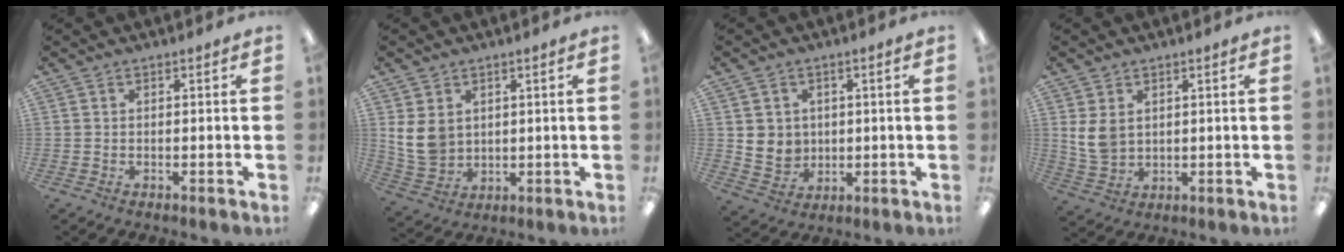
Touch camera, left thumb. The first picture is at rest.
{"total": 8.0, "force": [2.4, 6.5, 4.1], "torque": [-0.091, -0.002, 0.046]}
{"total": 5.5, "force": [1.5, 5.2, 0.7], "torque": [-0.016, -0.002, 0.032]}
{"total": 6.3, "force": [2.0, 4.8, 3.7], "torque": [-0.080, -0.001, 0.038]}